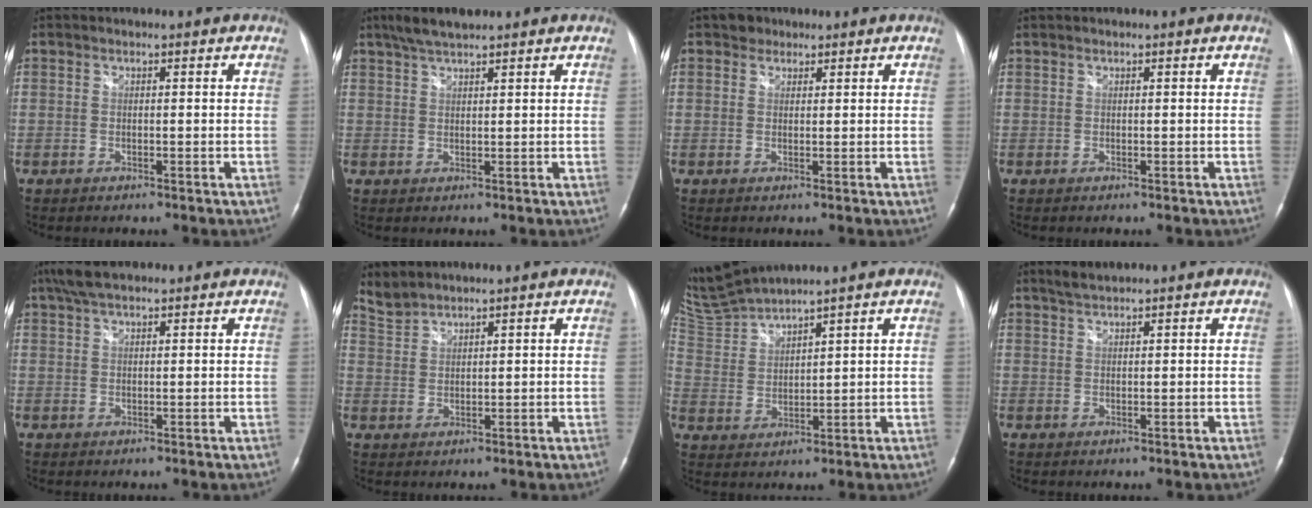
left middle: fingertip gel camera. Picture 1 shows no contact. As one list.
[{"total": 4.2, "force": [3.4, 0.4, 2.4], "torque": [-0.052, 0.012, 0.066]}, {"total": 1.8, "force": [1.2, 1.3, 0.1], "torque": [0.002, 0.004, 0.015]}, {"total": 0.0}, {"total": 4.6, "force": [3.5, 1.3, 2.7], "torque": [-0.058, 0.021, 0.066]}, {"total": 3.0, "force": [3.0, -0.1, -0.1], "torque": [-0.012, 0.013, 0.070]}, {"total": 7.5, "force": [7.1, -1.6, 1.7], "torque": [-0.060, 0.000, 0.161]}, {"total": 1.8, "force": [1.7, -0.1, 0.6], "torque": [-0.013, 0.005, 0.036]}]